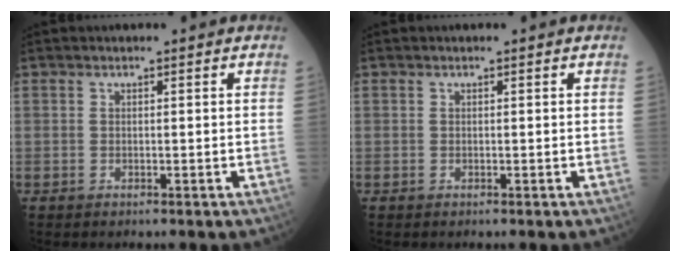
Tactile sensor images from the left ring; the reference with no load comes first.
{"total": 0.0}